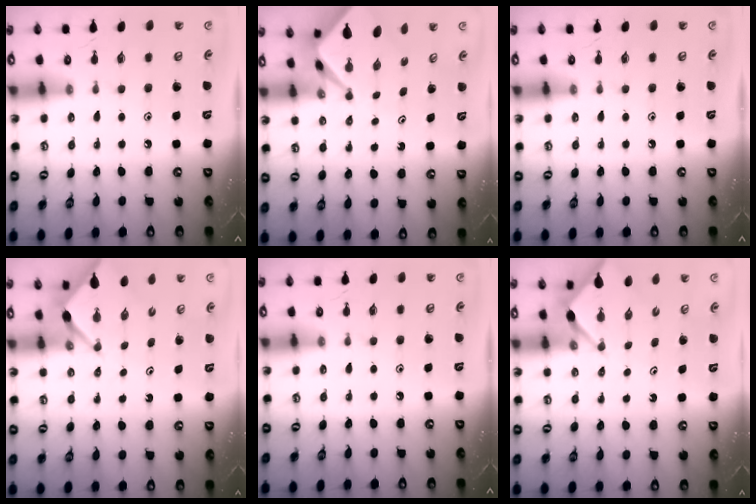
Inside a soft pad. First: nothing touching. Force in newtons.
{"total": 2.4, "press": 2.4, "slide": 0.2}
{"total": 0.0}
{"total": 2.7, "press": 2.6, "slide": 0.3}
{"total": 0.0}
{"total": 2.5, "press": 2.5, "slide": 0.3}